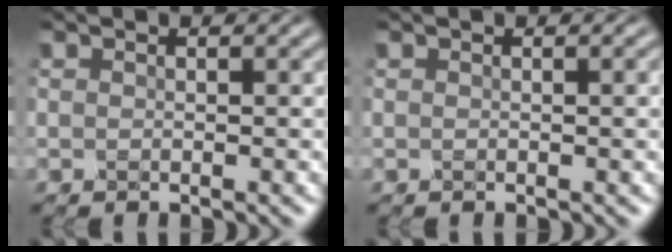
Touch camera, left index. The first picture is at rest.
{"total": 1.9, "force": [0.6, 0.7, 1.7], "torque": [-0.019, 0.003, 0.009]}